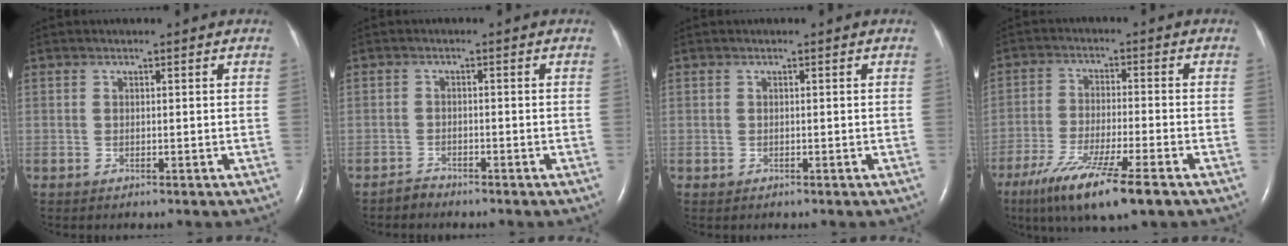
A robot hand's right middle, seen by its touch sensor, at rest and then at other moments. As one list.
[{"total": 1.4, "force": [-1.4, 0.3, -0.2], "torque": [0.001, -0.003, -0.025]}, {"total": 0.0}, {"total": 12.3, "force": [-7.8, 0.9, 9.5], "torque": [-0.178, -0.037, -0.133]}]